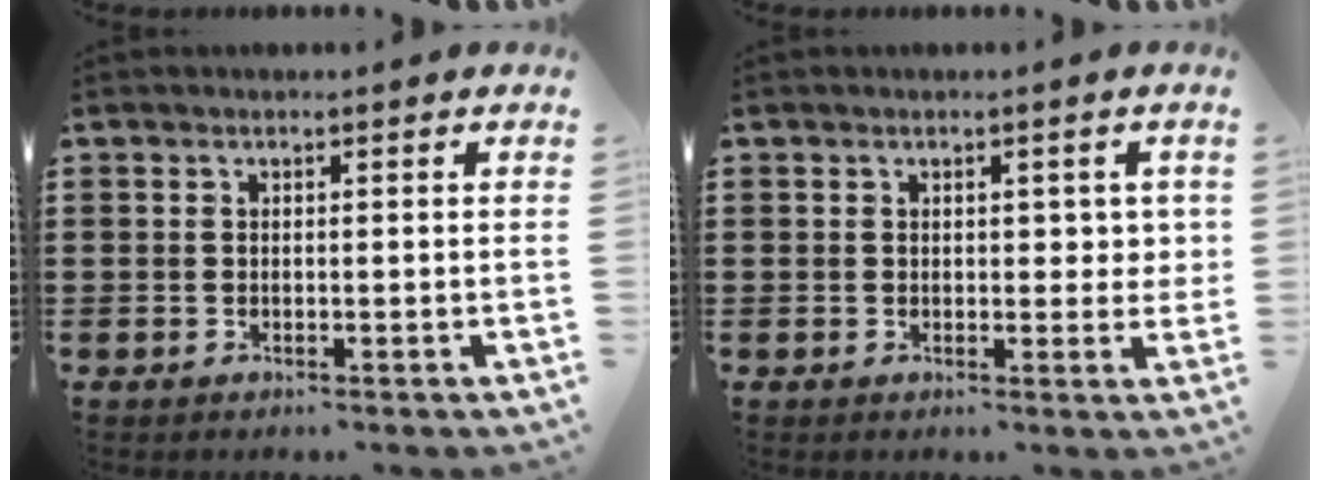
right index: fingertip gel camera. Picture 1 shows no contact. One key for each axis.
{"total": 2.5, "fx": 0.6, "fy": 1.5, "fz": 1.9, "tx": -0.023, "ty": 0.002, "tz": 0.007}